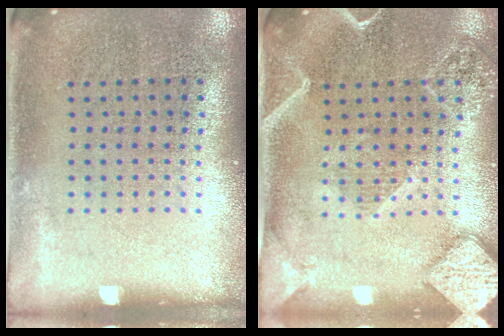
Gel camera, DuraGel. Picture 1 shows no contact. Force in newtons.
{"total": 2.4, "press": 2.2, "slide": 0.9}